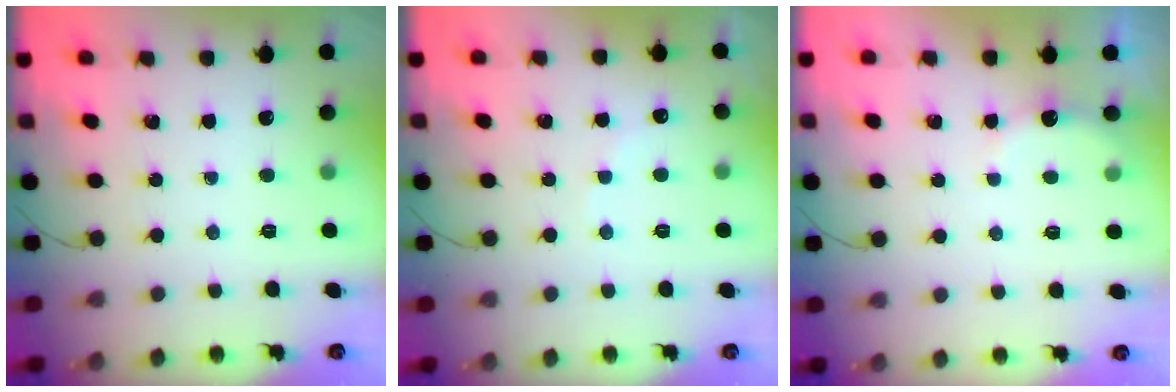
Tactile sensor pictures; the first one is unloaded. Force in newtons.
{"total": 5.7, "press": 5.6, "slide": 0.9}
{"total": 2.8, "press": 2.6, "slide": 0.8}